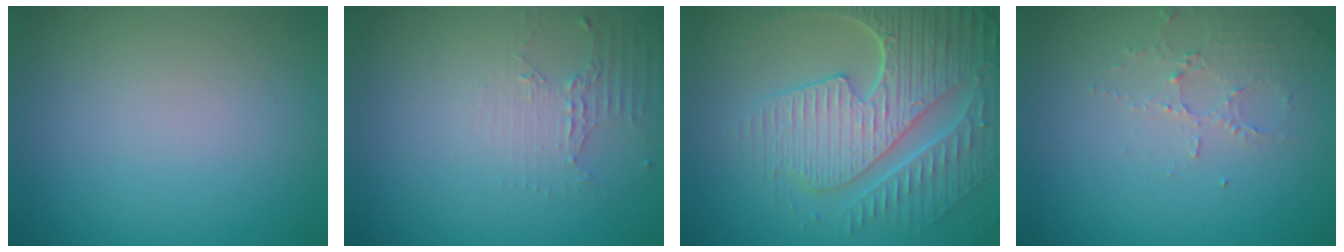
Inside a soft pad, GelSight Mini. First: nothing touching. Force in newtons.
{"total": 2.0, "press": 1.5, "slide": 1.4}
{"total": 8.4, "press": 6.1, "slide": 5.8}
{"total": 2.1, "press": 2.1, "slide": 0.4}